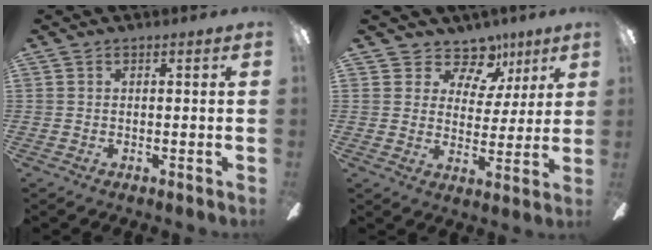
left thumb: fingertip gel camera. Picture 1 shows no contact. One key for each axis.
{"total": 10.8, "fx": 7.7, "fy": 6.5, "fz": 3.7, "tx": -0.064, "ty": -0.049, "tz": 0.146}